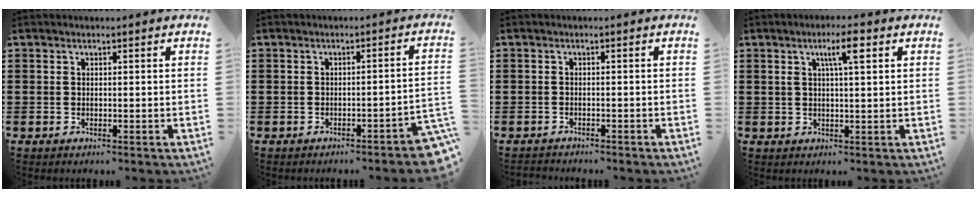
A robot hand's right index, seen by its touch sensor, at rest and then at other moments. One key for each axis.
{"total": 2.3, "fx": -2.0, "fy": 0.0, "fz": 1.2, "tx": -0.024, "ty": -0.005, "tz": -0.041}
{"total": 1.2, "fx": -1.1, "fy": 0.4, "fz": -0.2, "tx": -0.001, "ty": 0.005, "tz": -0.027}
{"total": 4.6, "fx": 1.9, "fy": 0.7, "fz": 4.1, "tx": -0.079, "ty": 0.006, "tz": 0.026}